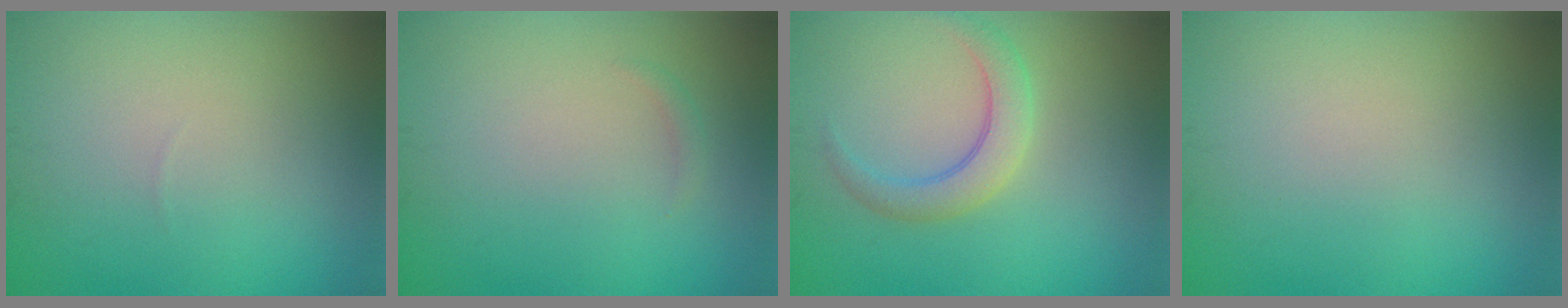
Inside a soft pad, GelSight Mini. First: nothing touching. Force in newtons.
{"total": 0.6, "press": 0.6, "slide": 0.0}
{"total": 3.0, "press": 3.0, "slide": 0.0}
{"total": 0.0}